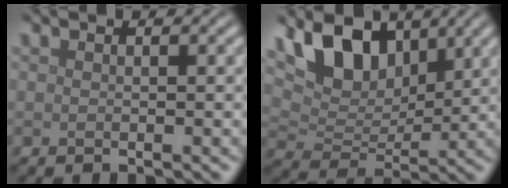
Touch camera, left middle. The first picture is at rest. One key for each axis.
{"total": 7.2, "fx": 3.8, "fy": 4.2, "fz": 4.5, "tx": -0.089, "ty": -0.005, "tz": 0.062}